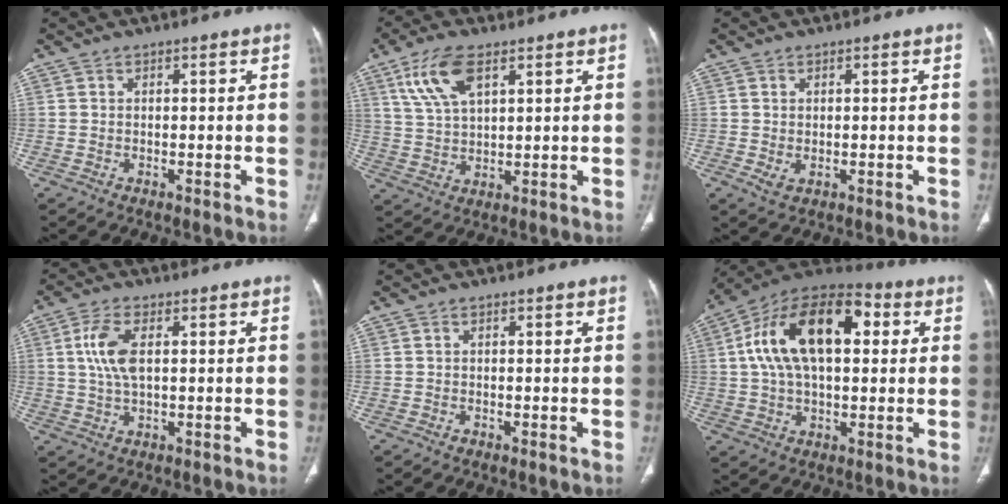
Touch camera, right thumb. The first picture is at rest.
{"total": 9.3, "force": [4.7, 4.2, 6.8], "torque": [-0.139, -0.009, 0.098]}
{"total": 2.2, "force": [-0.4, 1.4, 1.6], "torque": [-0.033, -0.001, -0.001]}
{"total": 7.0, "force": [1.4, 3.2, 6.1], "torque": [-0.139, 0.002, 0.028]}
{"total": 0.6, "force": [-0.3, 0.4, 0.3], "torque": [-0.005, 0.000, -0.004]}
{"total": 20.6, "force": [4.3, 11.1, 16.8], "torque": [-0.277, 0.029, 0.061]}